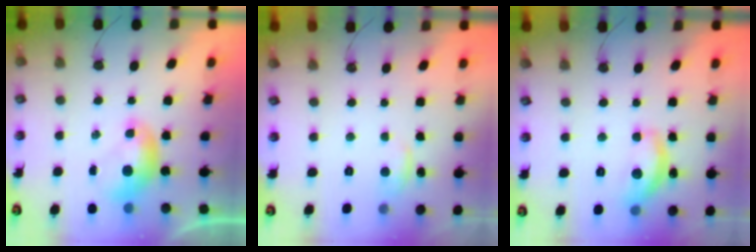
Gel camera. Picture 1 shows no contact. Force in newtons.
{"total": 0.9, "press": 0.2, "slide": 0.9}
{"total": 9.3, "press": 9.3, "slide": 0.7}